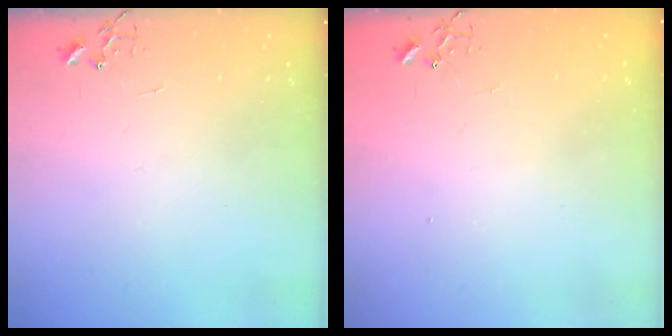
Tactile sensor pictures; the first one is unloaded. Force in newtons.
{"total": 1.3, "press": 1.2, "slide": 0.1}